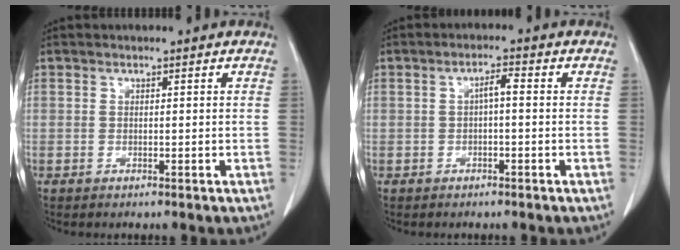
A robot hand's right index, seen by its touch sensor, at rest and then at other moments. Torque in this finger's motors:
{"motor_torque": [0.36, -0.05, 0.01, 0.04]}